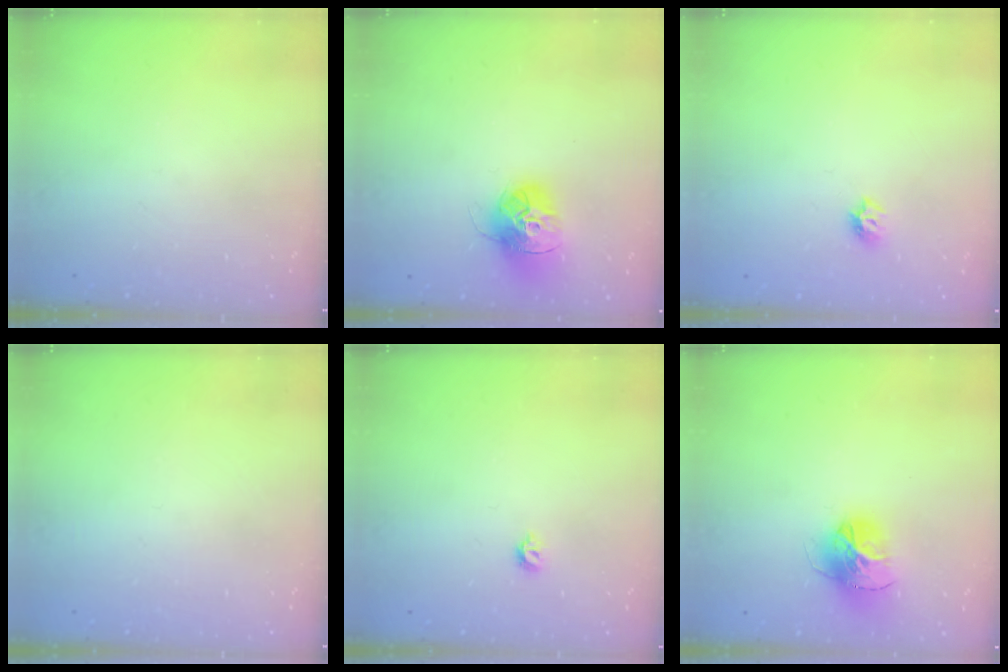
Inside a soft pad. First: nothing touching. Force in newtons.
{"total": 14.5, "press": 14.4, "slide": 1.4}
{"total": 5.7, "press": 5.6, "slide": 0.8}
{"total": 0.7, "press": 0.7, "slide": 0.1}
{"total": 4.1, "press": 4.0, "slide": 0.8}
{"total": 15.1, "press": 15.0, "slide": 1.5}